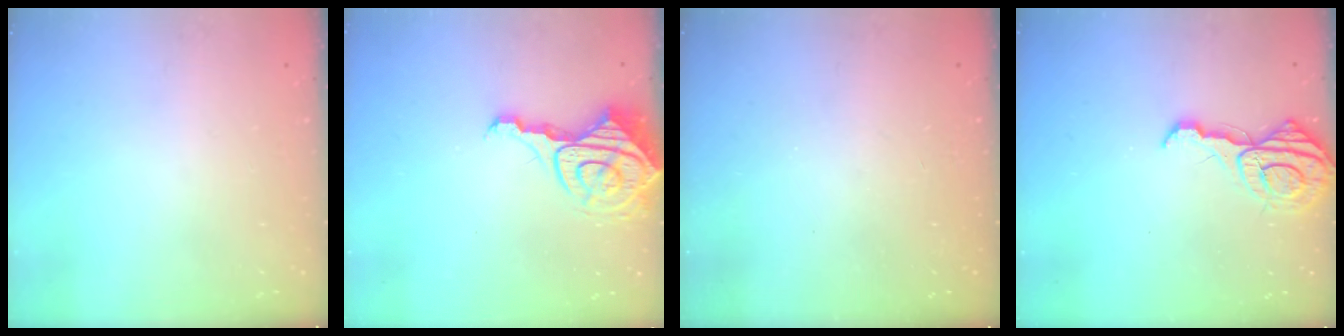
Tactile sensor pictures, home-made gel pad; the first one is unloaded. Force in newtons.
{"total": 10.1, "press": 10.0, "slide": 0.9}
{"total": 0.0}
{"total": 11.3, "press": 11.2, "slide": 1.3}